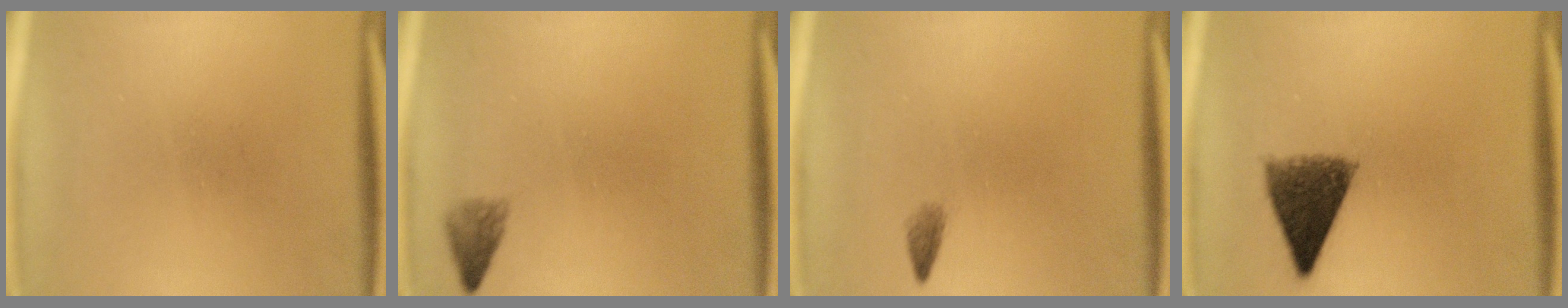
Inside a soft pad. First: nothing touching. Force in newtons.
{"total": 1.8}
{"total": 1.0}
{"total": 8.4}